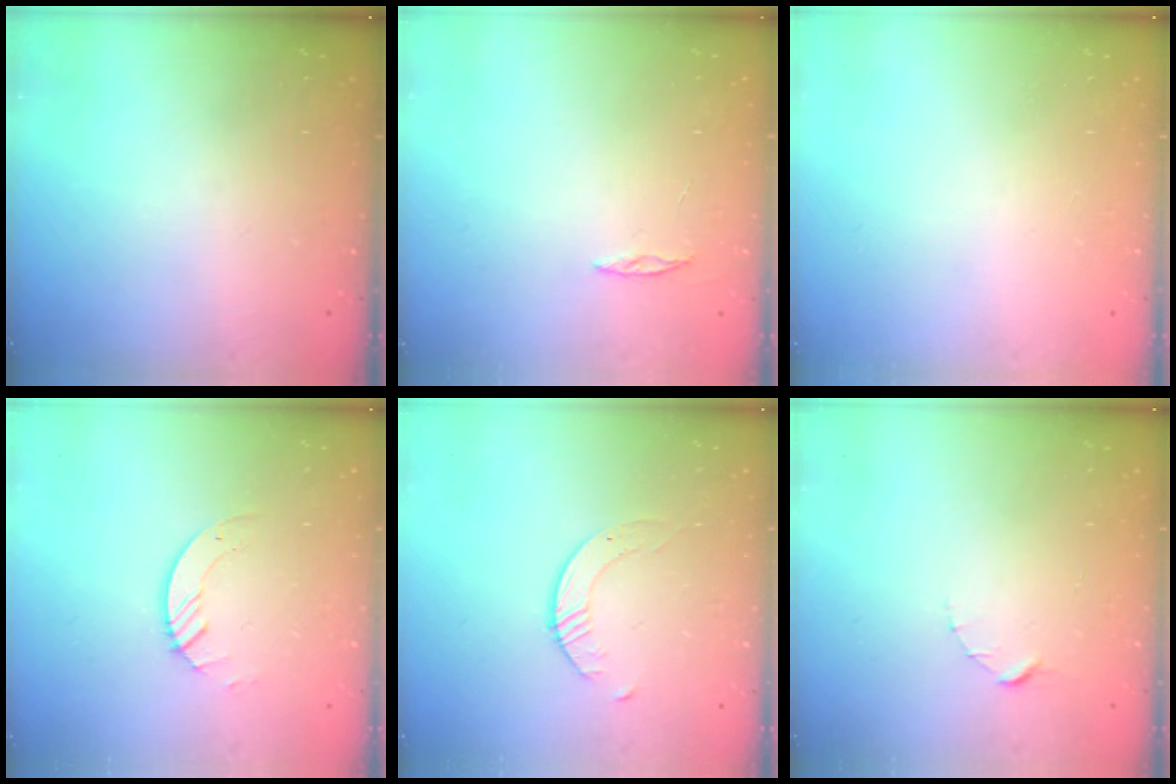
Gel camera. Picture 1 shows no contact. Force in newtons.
{"total": 2.0, "press": 2.0, "slide": 0.2}
{"total": 0.0}
{"total": 2.6, "press": 2.6, "slide": 0.3}
{"total": 1.7, "press": 1.7, "slide": 0.2}
{"total": 1.5, "press": 1.5, "slide": 0.2}